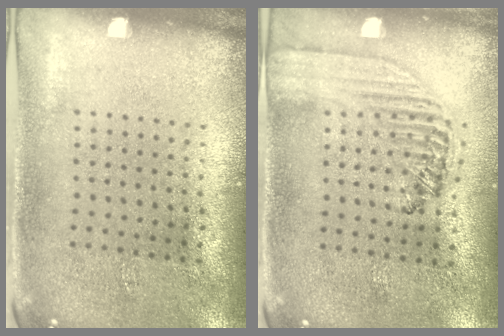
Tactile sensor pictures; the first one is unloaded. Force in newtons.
{"total": 1.4, "press": 1.3, "slide": 0.5}